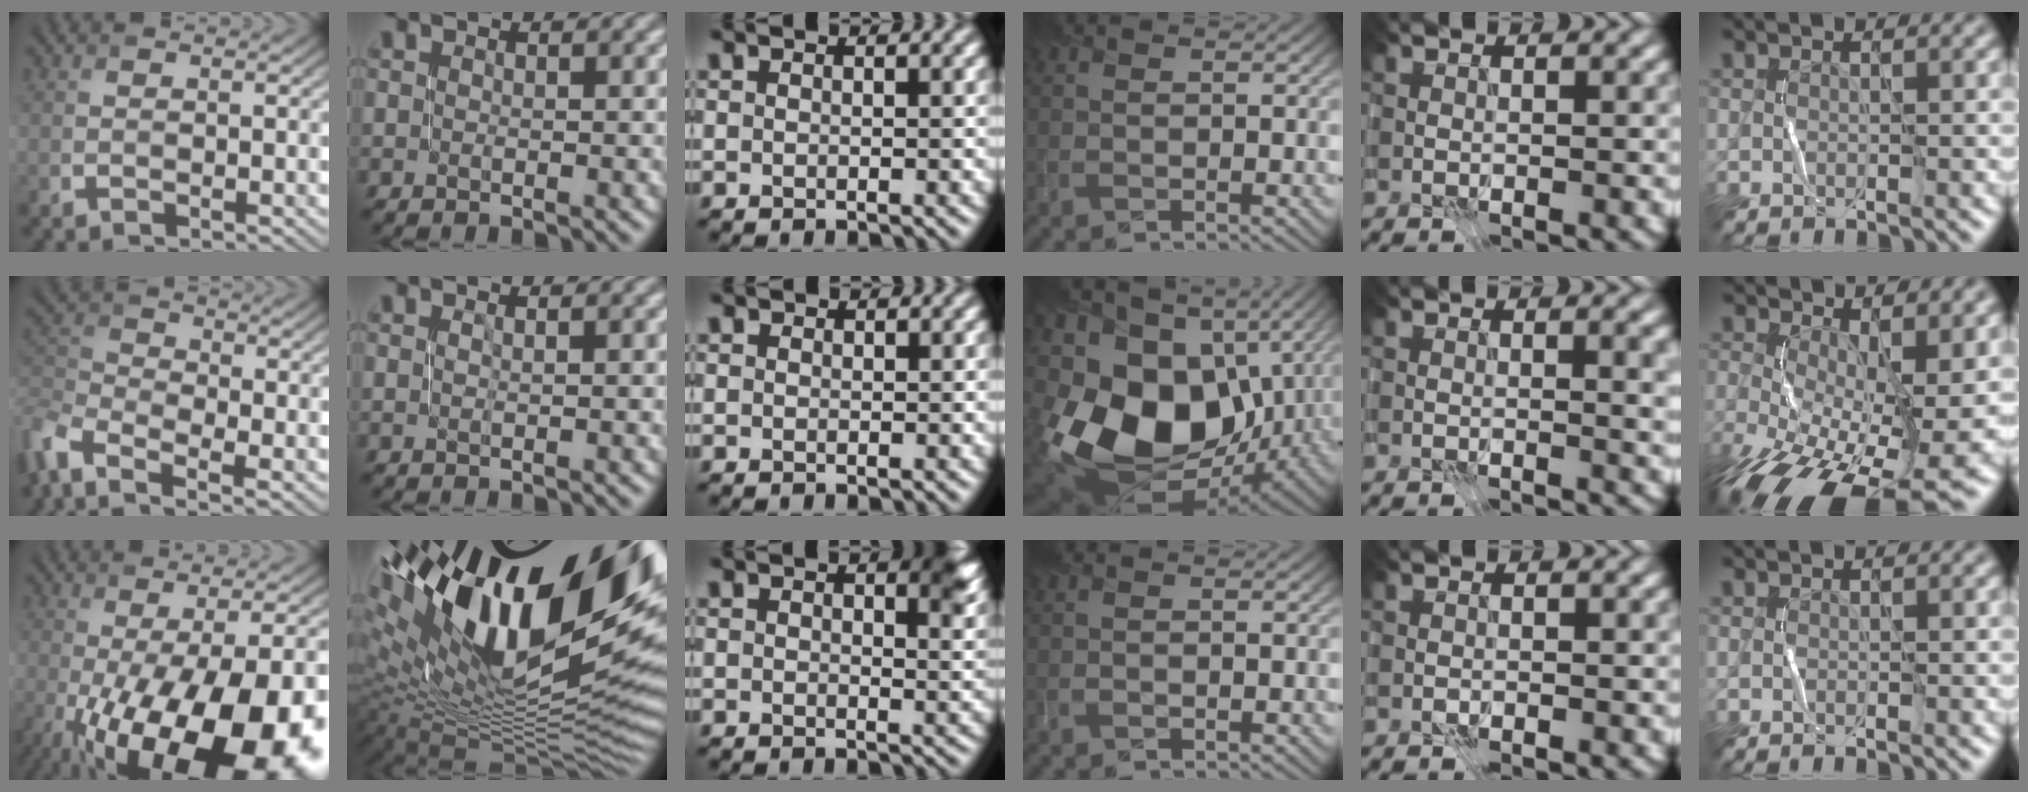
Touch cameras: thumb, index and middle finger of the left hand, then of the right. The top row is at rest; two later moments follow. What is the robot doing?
{"motion": "close", "object": "stapler"}